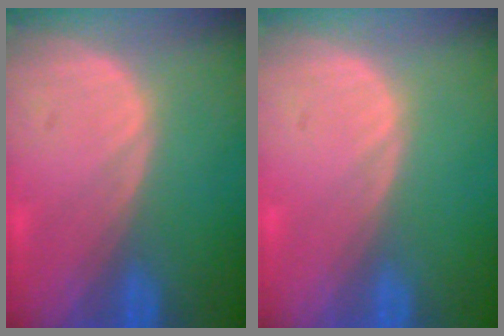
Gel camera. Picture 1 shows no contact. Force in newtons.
{"total": 0.0}